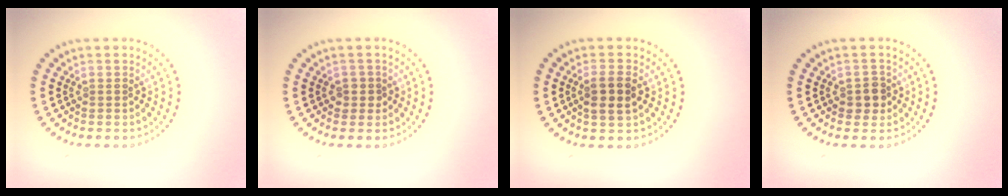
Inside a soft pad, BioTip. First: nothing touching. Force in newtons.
{"total": 1.3, "press": 1.1, "slide": 0.7}
{"total": 2.7, "press": 2.6, "slide": 0.9}
{"total": 1.9, "press": 1.7, "slide": 0.8}